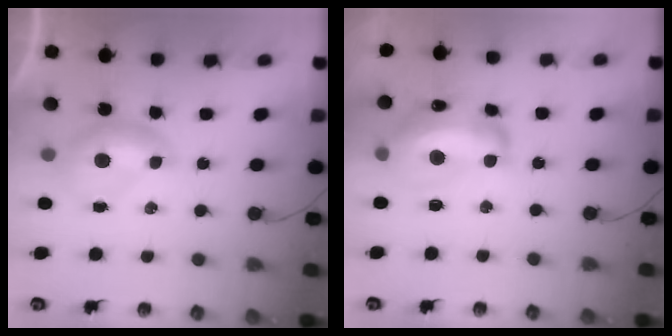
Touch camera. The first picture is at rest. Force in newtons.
{"total": 9.8, "press": 9.8, "slide": 1.1}